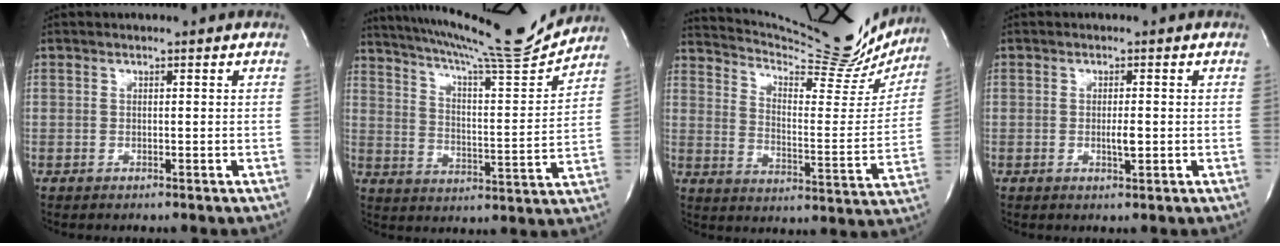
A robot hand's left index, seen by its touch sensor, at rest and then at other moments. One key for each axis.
{"total": 18.7, "fx": 17.3, "fy": -0.5, "fz": 7.1, "tx": -0.125, "ty": -0.047, "tz": 0.250}
{"total": 22.3, "fx": 20.7, "fy": 3.2, "fz": 7.7, "tx": -0.120, "ty": -0.065, "tz": 0.273}
{"total": 1.7, "fx": -0.5, "fy": 0.3, "fz": 1.6, "tx": -0.031, "ty": -0.007, "tz": -0.007}